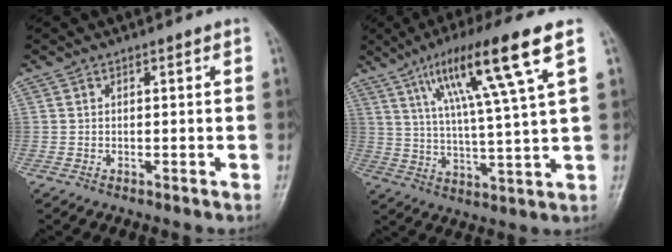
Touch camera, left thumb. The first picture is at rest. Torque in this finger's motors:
{"motor_torque": [0.50, 0.45, 1.79, -0.98, 0.17]}